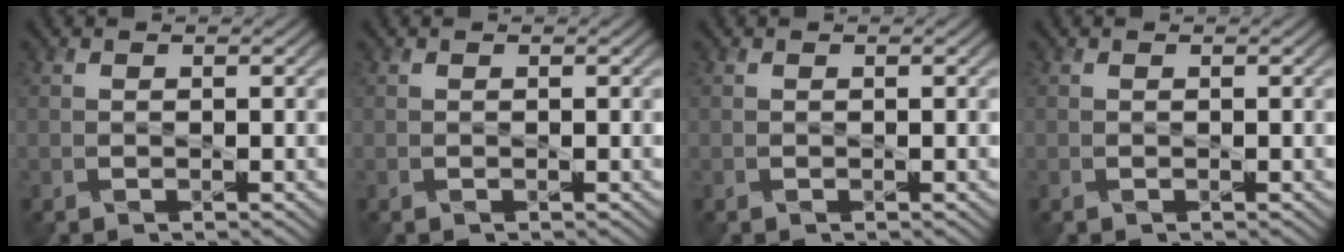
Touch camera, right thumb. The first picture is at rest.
{"total": 0.0}
{"total": 0.0}
{"total": 0.0}